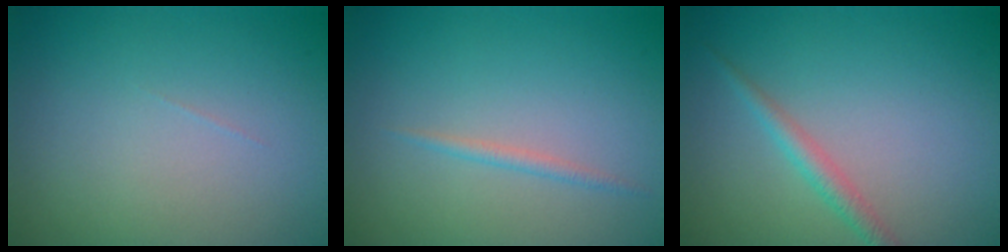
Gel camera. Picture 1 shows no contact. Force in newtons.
{"total": 0.8, "press": 0.8, "slide": 0.0}
{"total": 1.7, "press": 1.7, "slide": 0.0}